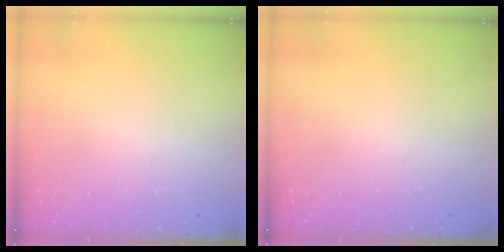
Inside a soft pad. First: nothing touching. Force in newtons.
{"total": 0.0}